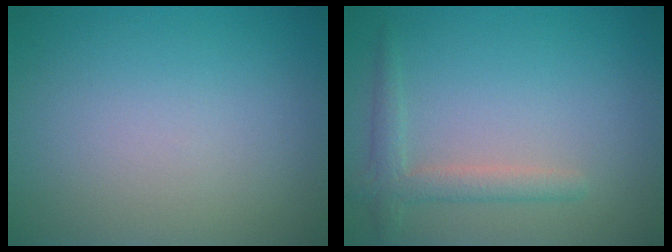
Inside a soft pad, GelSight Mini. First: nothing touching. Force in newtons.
{"total": 2.3, "press": 2.3, "slide": 0.2}